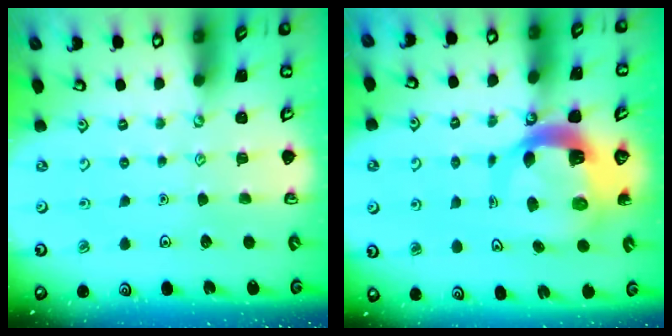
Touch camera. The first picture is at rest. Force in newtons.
{"total": 8.4, "press": 8.3, "slide": 0.9}